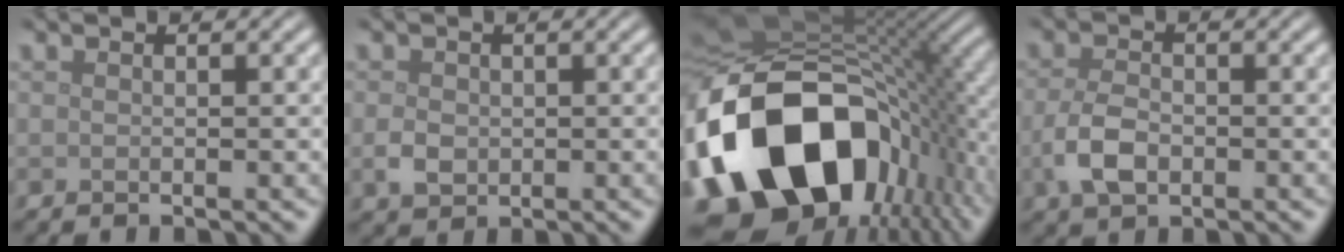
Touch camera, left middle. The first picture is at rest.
{"total": 2.0, "force": [-0.3, 1.7, 1.1], "torque": [-0.022, -0.005, -0.009]}
{"total": 20.3, "force": [-5.4, 13.1, 14.5], "torque": [-0.313, -0.031, -0.086]}
{"total": 3.5, "force": [-1.0, 2.2, 2.5], "torque": [-0.058, -0.004, -0.023]}